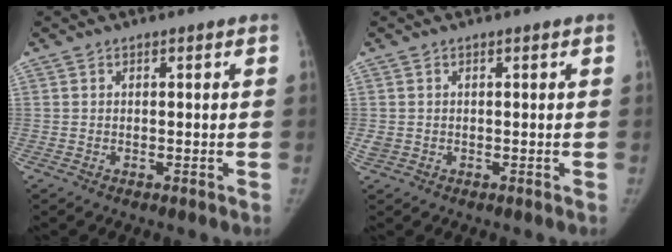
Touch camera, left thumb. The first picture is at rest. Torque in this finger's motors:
{"motor_torque": [0.19, 0.95, 0.17, -0.56, -0.01]}